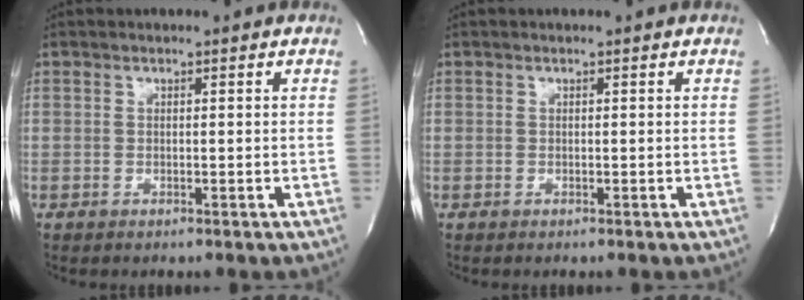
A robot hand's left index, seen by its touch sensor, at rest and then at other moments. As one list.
[{"total": 0.0}]